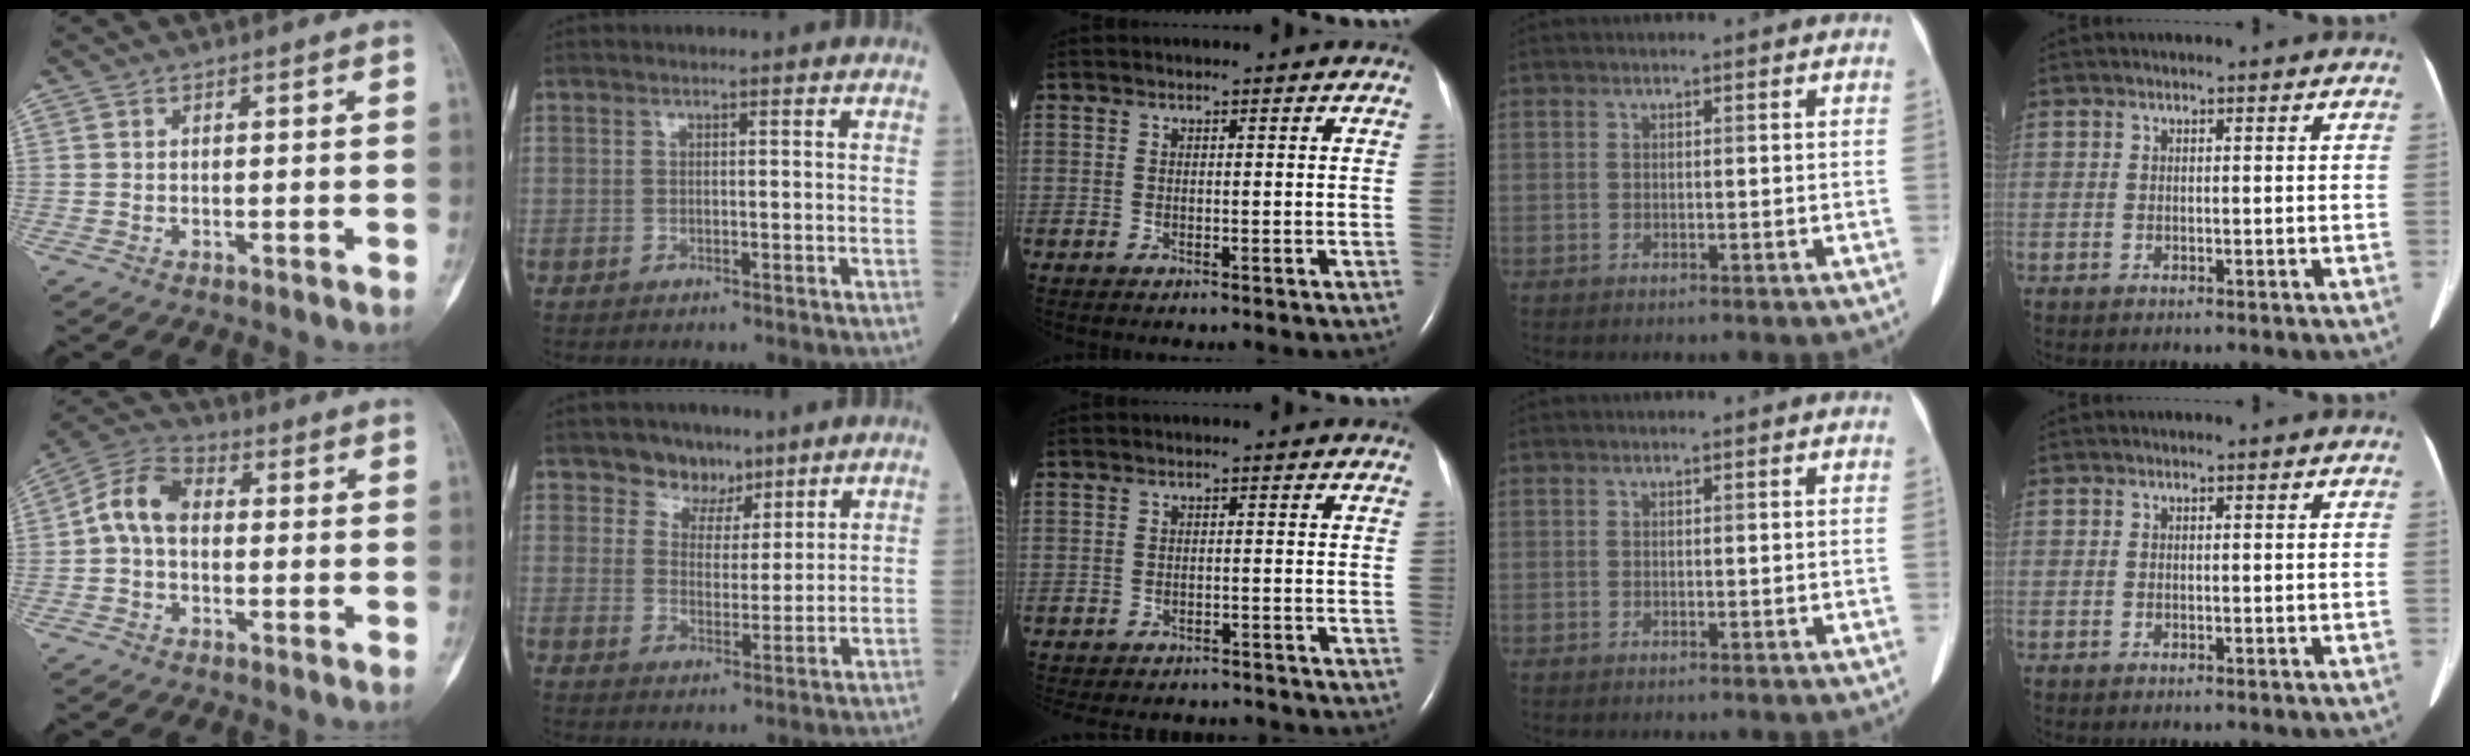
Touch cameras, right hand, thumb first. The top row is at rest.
{"thumb": {"total": 8.3, "force": [-0.2, 5.7, 6.0], "torque": [-0.104, 0.028, -0.018]}, "index": {"total": 5.7, "force": [4.2, 3.7, 0.7], "torque": [-0.007, 0.001, 0.073]}, "middle": {"total": 5.4, "force": [-5.0, 2.0, -0.1], "torque": [-0.001, 0.007, -0.057]}}